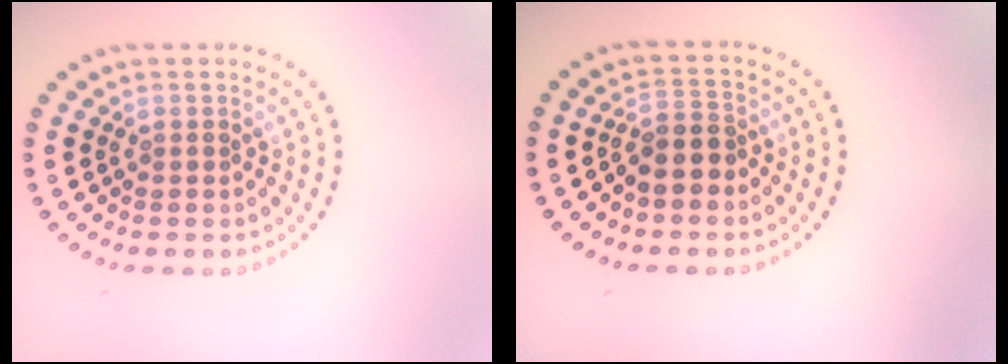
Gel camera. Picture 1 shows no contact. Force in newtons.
{"total": 2.6, "press": 2.3, "slide": 1.2}